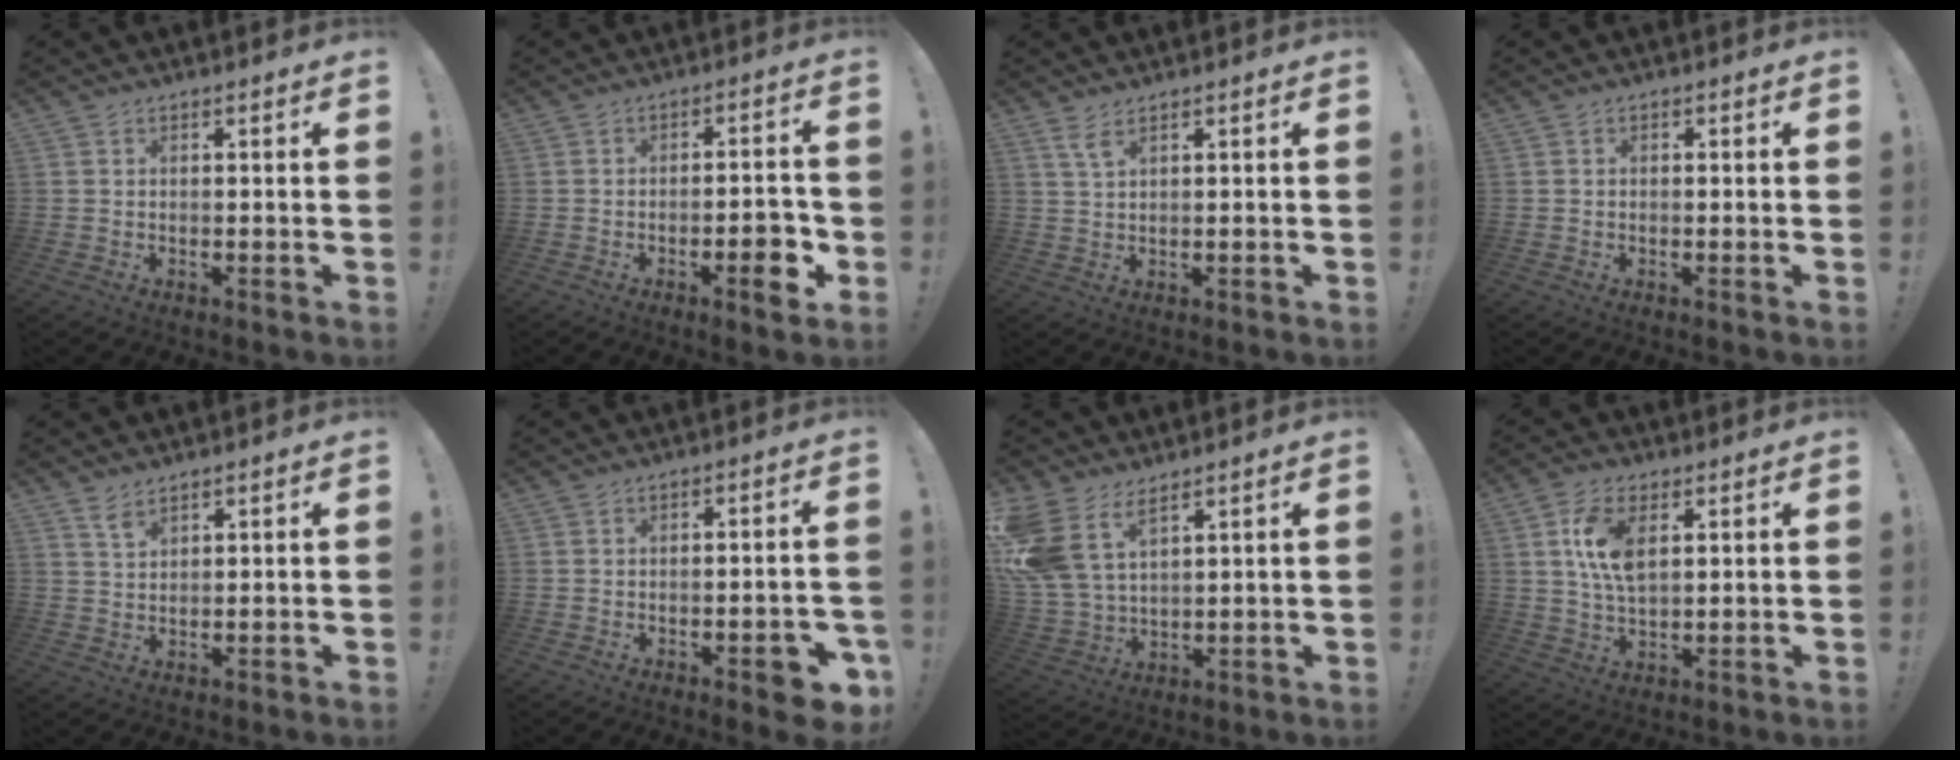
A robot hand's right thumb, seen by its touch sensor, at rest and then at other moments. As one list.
[{"total": 7.3, "force": [-2.7, 2.6, 6.2], "torque": [-0.065, 0.009, -0.044]}, {"total": 3.5, "force": [2.2, 0.6, 2.6], "torque": [-0.047, -0.005, 0.038]}, {"total": 0.5, "force": [-0.4, 0.3, 0.3], "torque": [-0.005, 0.001, -0.007]}, {"total": 3.3, "force": [2.6, 0.9, 1.8], "torque": [-0.024, -0.016, 0.044]}, {"total": 6.4, "force": [-3.3, 1.8, 5.1], "torque": [-0.061, 0.014, -0.048]}, {"total": 11.7, "force": [6.7, 6.8, 6.7], "torque": [-0.149, -0.041, 0.131]}, {"total": 9.7, "force": [3.0, 5.1, 7.7], "torque": [-0.155, -0.003, 0.051]}]